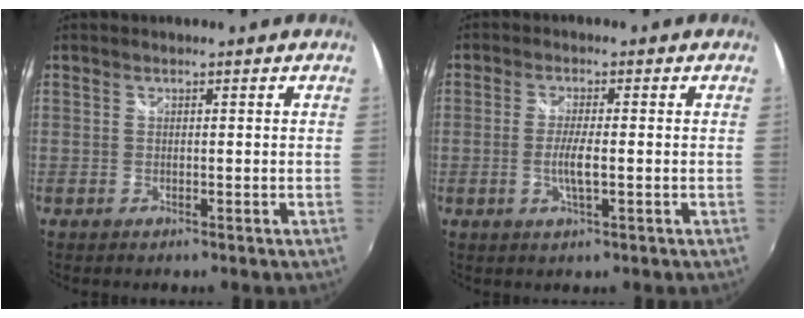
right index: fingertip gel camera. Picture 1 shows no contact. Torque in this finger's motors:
{"motor_torque": [0.41, -0.17, 0.18, 0.05]}